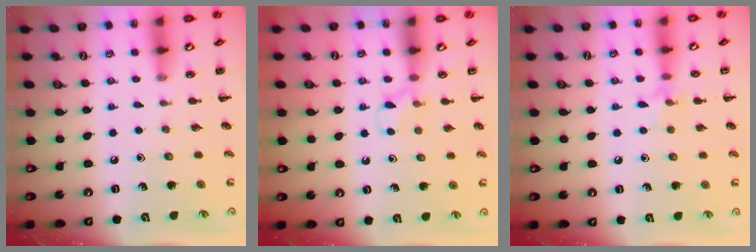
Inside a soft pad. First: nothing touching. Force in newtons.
{"total": 4.6, "press": 4.4, "slide": 1.5}
{"total": 6.2, "press": 6.1, "slide": 1.3}